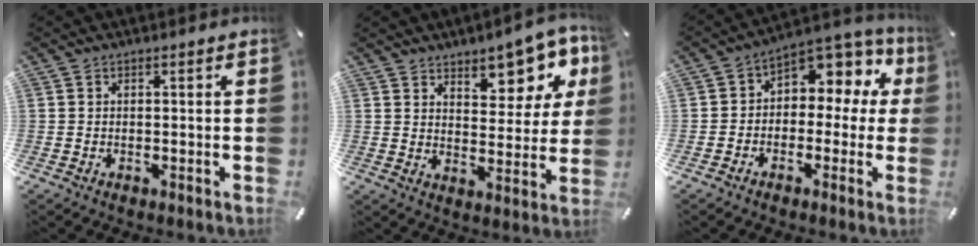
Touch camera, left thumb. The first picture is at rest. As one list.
[{"total": 11.3, "force": [8.2, 5.7, 5.3], "torque": [-0.047, -0.070, 0.140]}, {"total": 7.4, "force": [2.2, 5.7, 4.2], "torque": [-0.062, -0.023, 0.037]}]